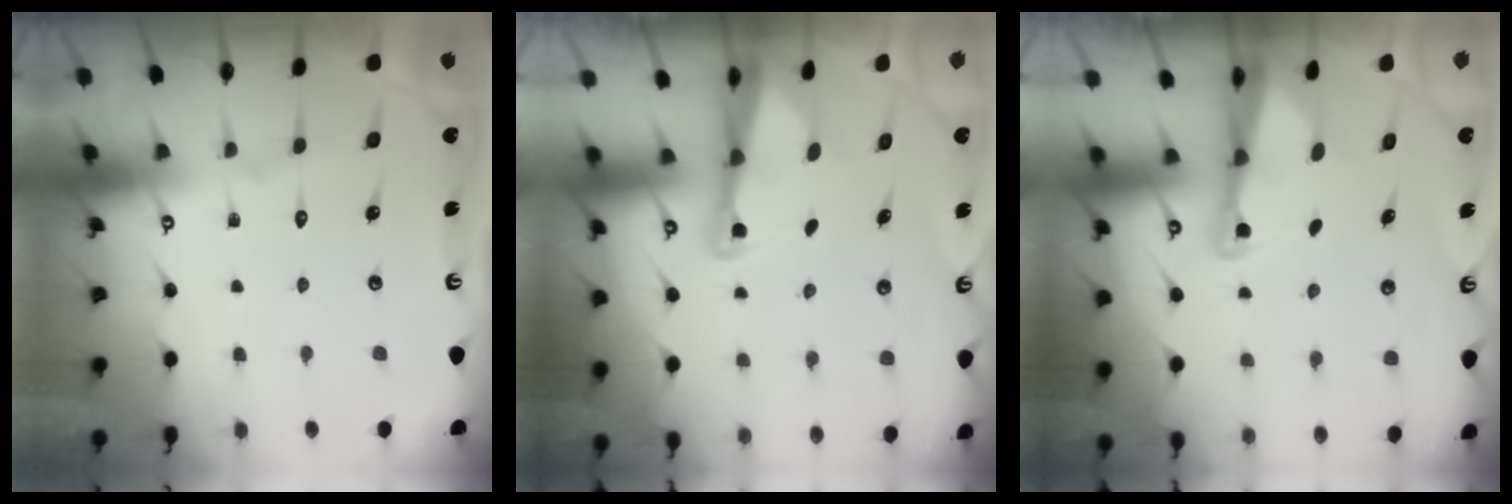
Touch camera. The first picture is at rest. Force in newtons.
{"total": 2.4, "press": 2.4, "slide": 0.3}
{"total": 2.4, "press": 2.4, "slide": 0.3}